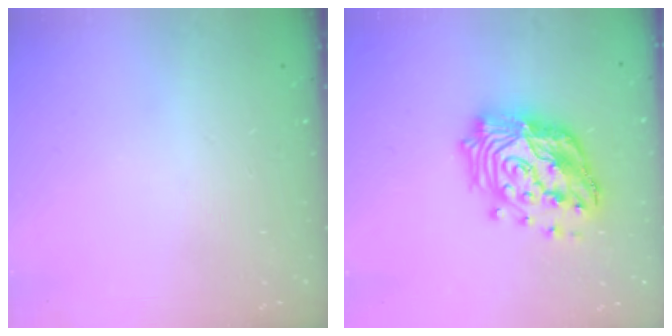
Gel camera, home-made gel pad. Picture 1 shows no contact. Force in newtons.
{"total": 20.6, "press": 20.4, "slide": 2.2}